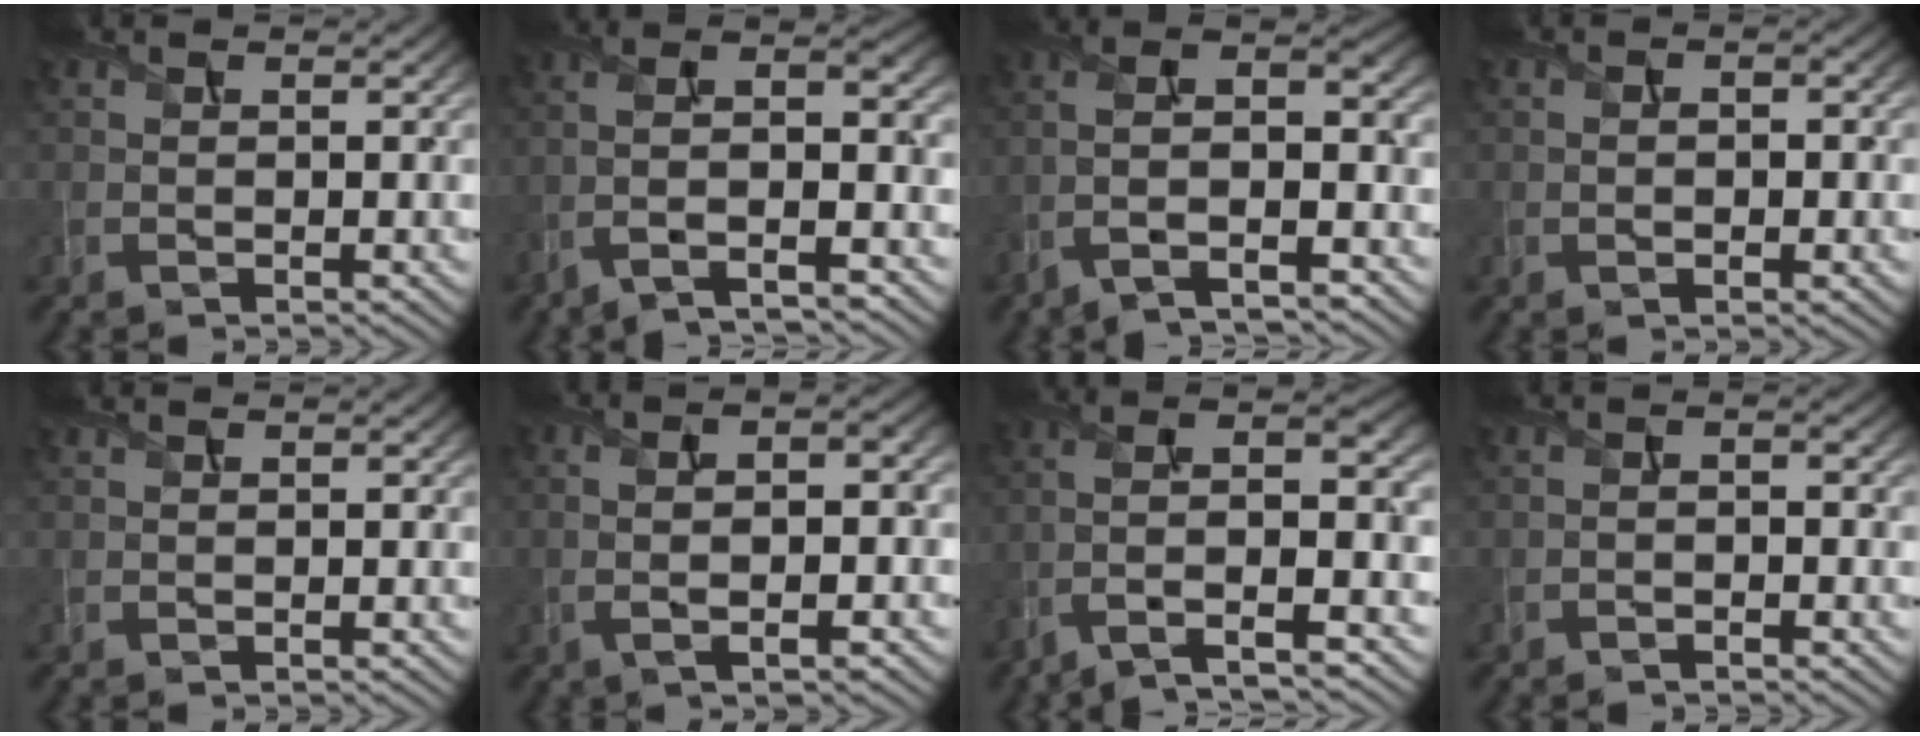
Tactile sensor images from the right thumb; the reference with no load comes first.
{"total": 11.6, "force": [-6.2, 3.7, 9.2], "torque": [-0.172, 0.008, -0.107]}
{"total": 12.1, "force": [-6.3, 4.4, 9.3], "torque": [-0.188, -0.001, -0.111]}
{"total": 2.7, "force": [-0.1, 1.7, 2.1], "torque": [-0.010, -0.003, -0.010]}
{"total": 0.0}
{"total": 6.7, "force": [-1.4, 2.1, 6.2], "torque": [-0.103, -0.002, -0.021]}
{"total": 12.8, "force": [-6.2, 4.6, 10.2], "torque": [-0.209, 0.001, -0.107]}
{"total": 1.6, "force": [-1.3, 0.4, 1.0], "torque": [-0.019, 0.000, -0.027]}